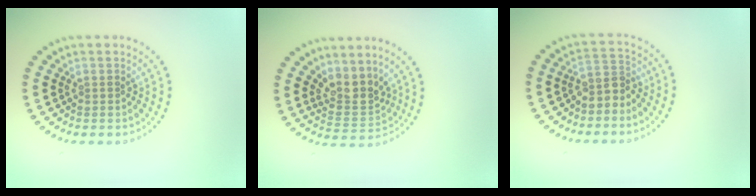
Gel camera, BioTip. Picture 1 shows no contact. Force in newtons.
{"total": 3.1, "press": 2.4, "slide": 2.0}
{"total": 2.5, "press": 1.9, "slide": 1.5}